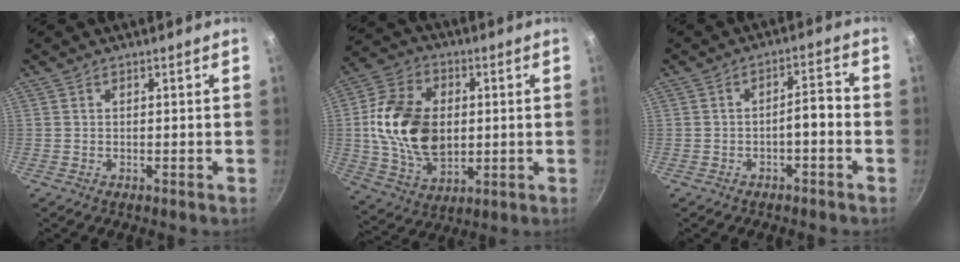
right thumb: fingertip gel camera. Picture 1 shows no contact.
{"total": 18.2, "force": [0.9, 12.4, 13.3], "torque": [-0.228, 0.001, 0.018]}
{"total": 4.2, "force": [-1.7, 1.5, 3.5], "torque": [-0.047, 0.033, -0.022]}